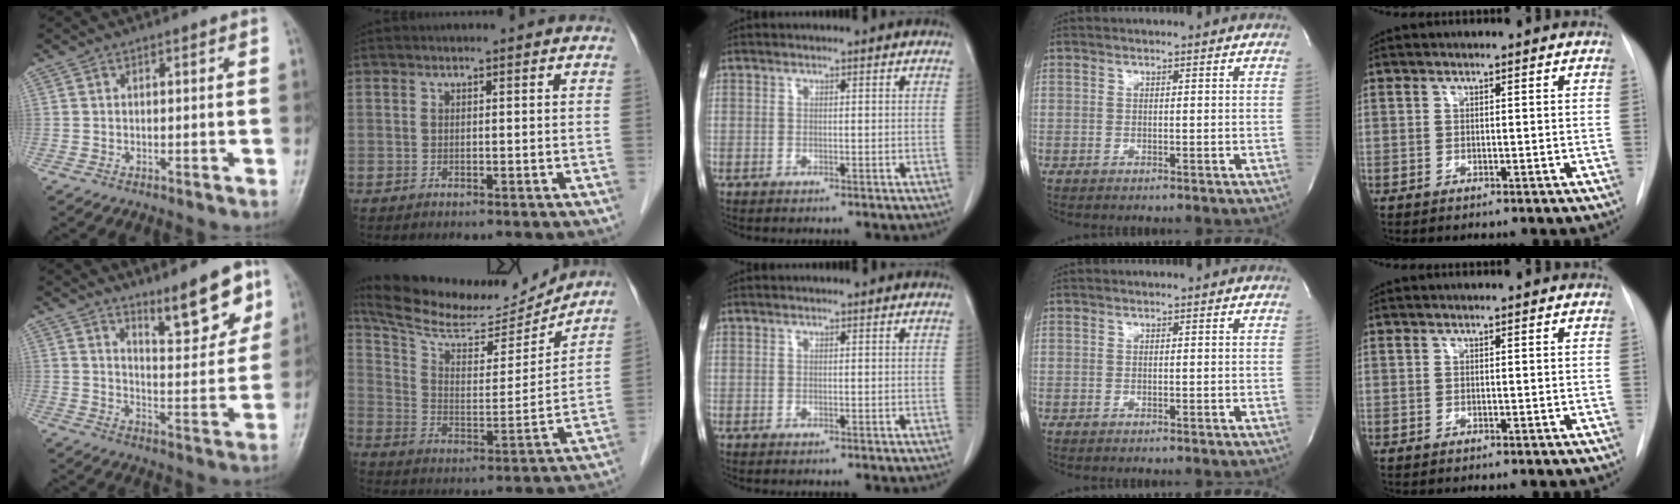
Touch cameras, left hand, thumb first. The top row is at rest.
{"thumb": {"total": 11.4, "force": [7.8, 3.2, 7.7], "torque": [-0.083, -0.059, 0.122]}, "index": {"total": 17.1, "force": [16.3, 2.8, 4.2], "torque": [-0.079, -0.011, 0.260]}}